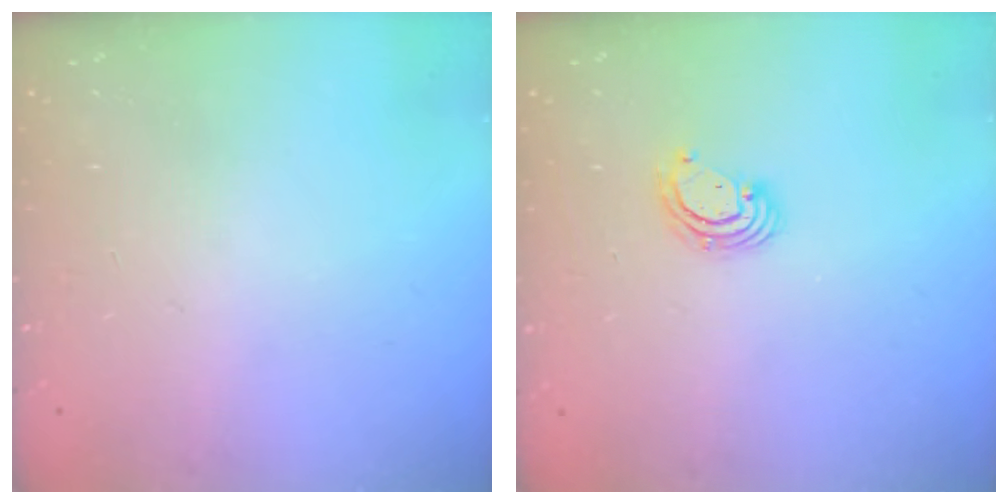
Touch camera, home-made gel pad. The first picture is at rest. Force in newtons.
{"total": 4.0, "press": 3.9, "slide": 0.2}